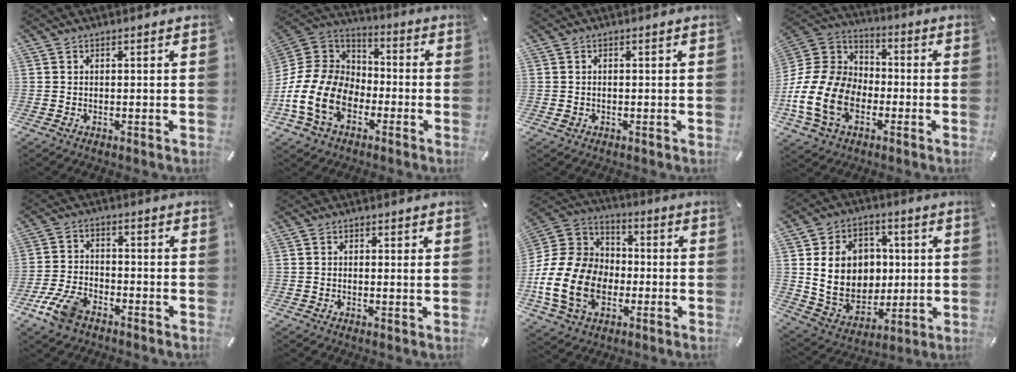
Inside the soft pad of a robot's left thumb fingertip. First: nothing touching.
{"total": 16.5, "force": [-6.8, 12.1, 8.9], "torque": [-0.207, 0.025, -0.120]}
{"total": 1.1, "force": [-0.2, 1.0, 0.4], "torque": [0.001, 0.001, -0.008]}
{"total": 18.0, "force": [-6.1, 13.5, 10.1], "torque": [-0.232, 0.029, -0.108]}
{"total": 8.5, "force": [-5.4, 4.6, 4.8], "torque": [-0.107, 0.020, -0.101]}
{"total": 1.2, "force": [0.3, 0.4, 1.1], "torque": [-0.014, -0.002, 0.003]}
{"total": 19.2, "force": [-5.3, 15.0, 10.7], "torque": [-0.239, 0.028, -0.090]}
{"total": 15.1, "force": [2.4, 13.2, 6.8], "torque": [-0.124, 0.001, 0.058]}